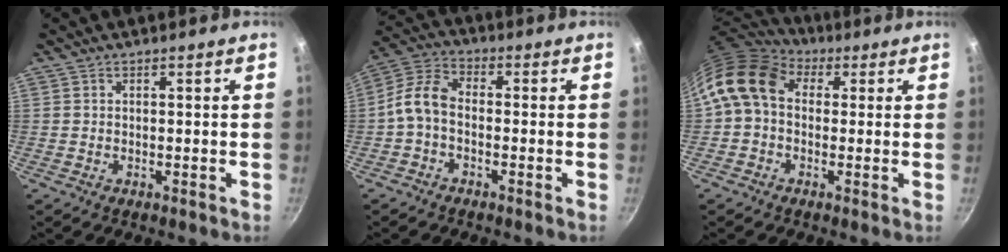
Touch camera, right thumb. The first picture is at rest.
{"total": 6.7, "force": [-1.9, 4.2, 5.0], "torque": [-0.107, 0.037, -0.051]}
{"total": 12.0, "force": [2.0, 9.1, 7.7], "torque": [-0.129, 0.021, 0.013]}